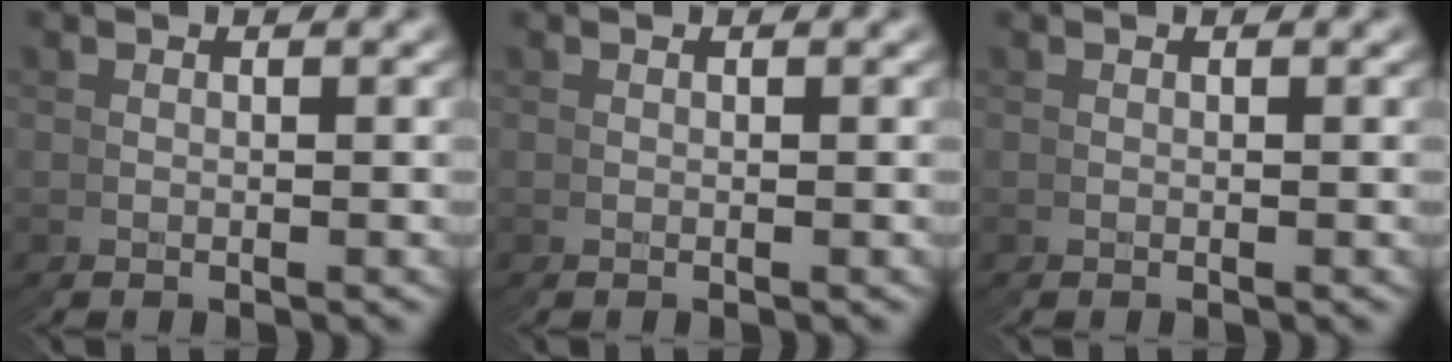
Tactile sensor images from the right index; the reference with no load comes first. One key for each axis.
{"total": 0.0}
{"total": 0.0}